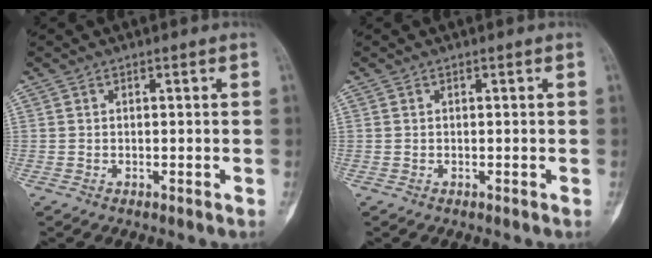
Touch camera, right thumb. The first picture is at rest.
{"total": 0.0}